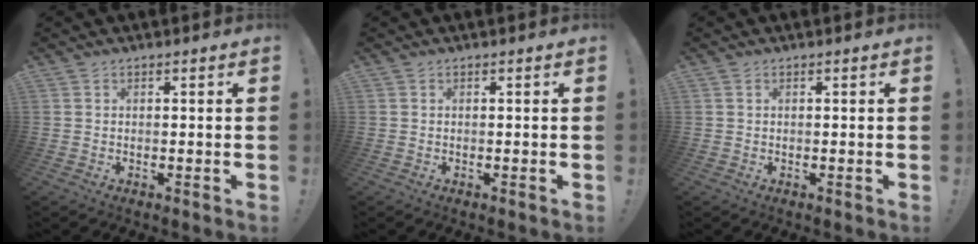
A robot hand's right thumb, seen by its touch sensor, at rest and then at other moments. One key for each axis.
{"total": 0.0}
{"total": 0.0}